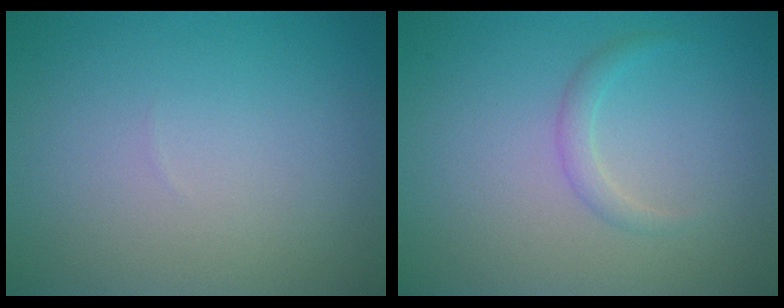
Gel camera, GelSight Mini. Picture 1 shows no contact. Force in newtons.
{"total": 1.2, "press": 1.2, "slide": 0.1}